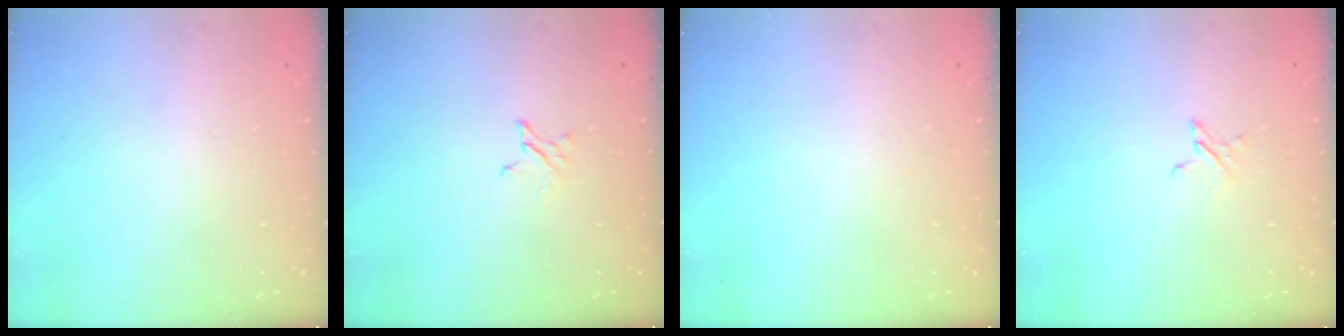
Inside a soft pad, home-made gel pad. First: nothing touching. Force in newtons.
{"total": 2.0, "press": 2.0, "slide": 0.2}
{"total": 0.0}
{"total": 2.5, "press": 2.4, "slide": 0.2}